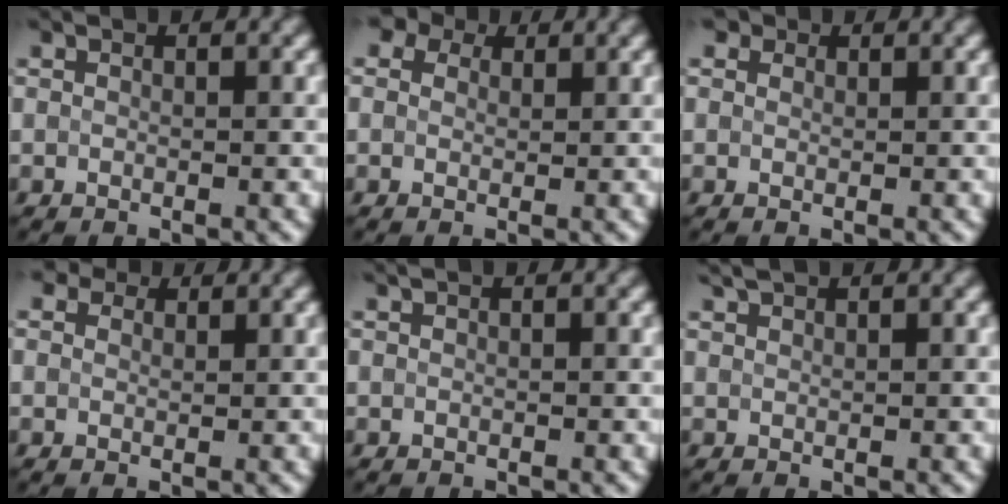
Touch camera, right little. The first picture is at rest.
{"total": 4.0, "force": [2.3, 2.7, 1.9], "torque": [-0.032, 0.025, 0.004]}
{"total": 1.7, "force": [1.1, 1.1, 0.6], "torque": [-0.008, 0.012, -0.005]}
{"total": 2.6, "force": [1.8, 1.6, 1.1], "torque": [-0.028, 0.016, 0.005]}
{"total": 0.0}
{"total": 1.2, "force": [1.1, -0.2, 0.3], "torque": [-0.012, 0.007, 0.023]}